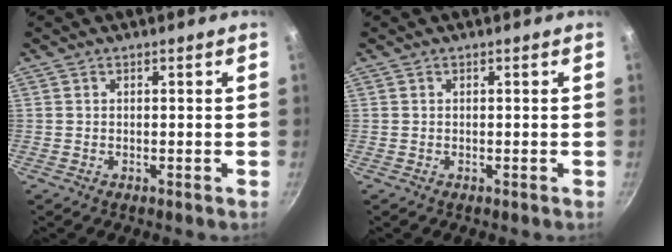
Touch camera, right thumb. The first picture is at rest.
{"total": 0.0}